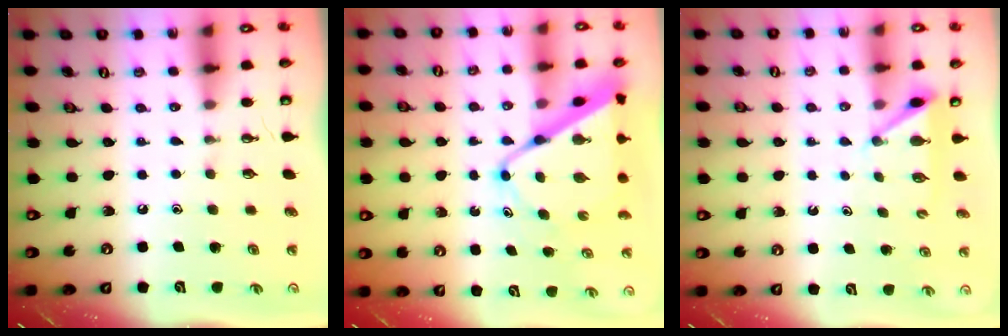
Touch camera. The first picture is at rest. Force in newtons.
{"total": 12.2, "press": 12.1, "slide": 1.2}
{"total": 6.5, "press": 6.5, "slide": 0.4}